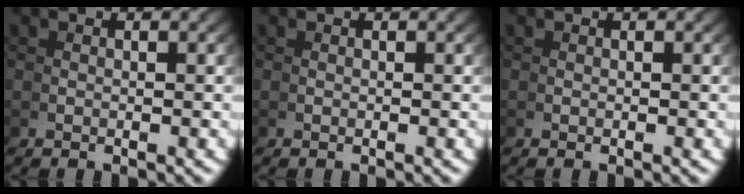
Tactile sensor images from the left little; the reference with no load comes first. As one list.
[{"total": 0.0}, {"total": 0.0}]